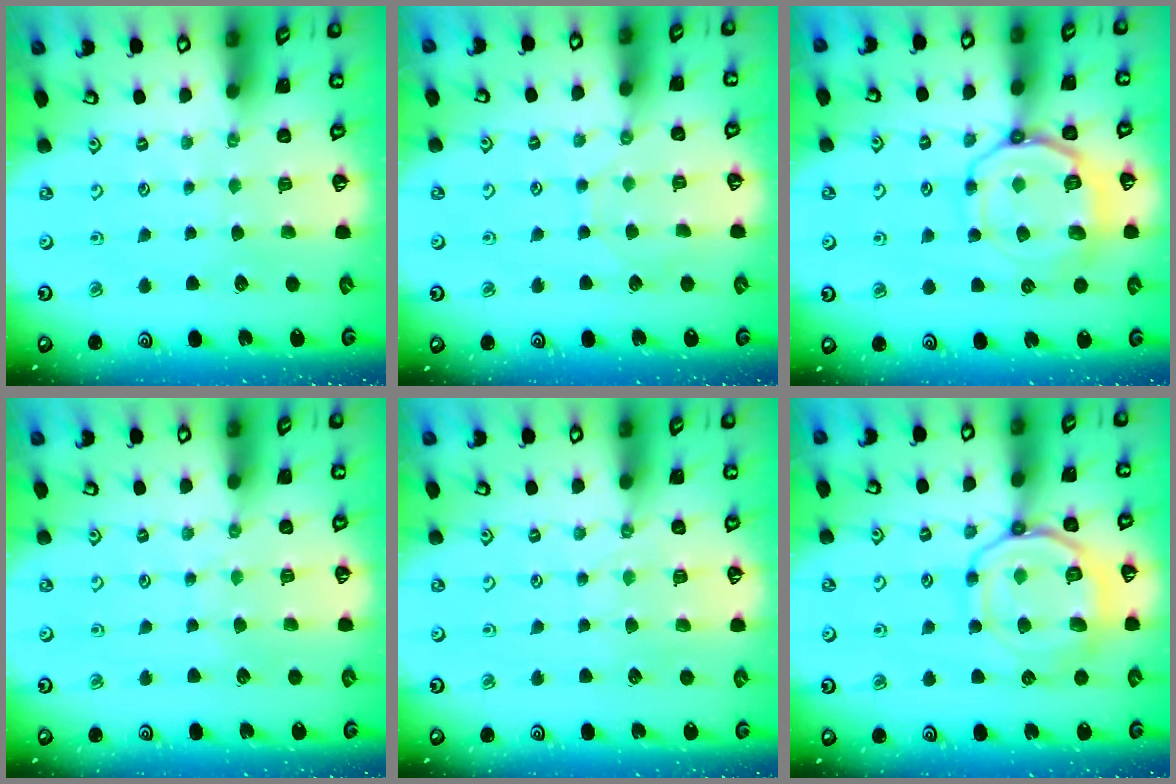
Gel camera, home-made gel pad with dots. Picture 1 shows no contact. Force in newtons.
{"total": 3.0, "press": 2.9, "slide": 0.4}
{"total": 12.6, "press": 12.5, "slide": 1.4}
{"total": 2.6, "press": 2.6, "slide": 0.3}
{"total": 3.9, "press": 3.9, "slide": 0.7}
{"total": 15.8, "press": 15.7, "slide": 1.7}